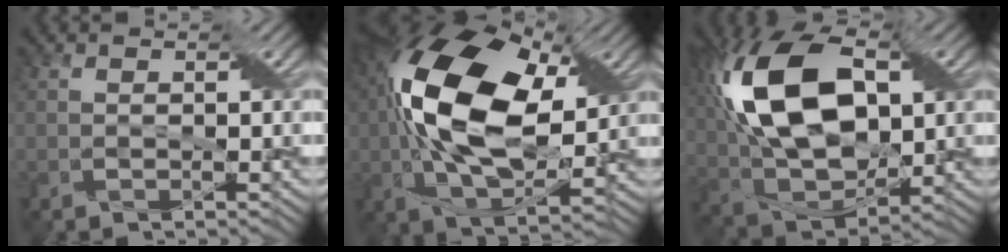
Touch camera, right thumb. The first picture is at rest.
{"total": 18.1, "force": [3.4, 9.9, 14.8], "torque": [-0.308, 0.021, 0.042]}
{"total": 17.7, "force": [3.9, 10.6, 13.7], "torque": [-0.300, 0.022, 0.061]}